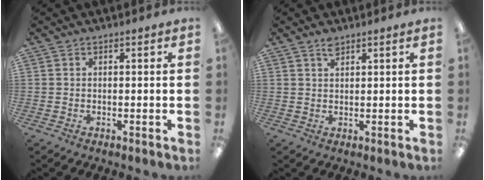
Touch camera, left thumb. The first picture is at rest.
{"total": 1.9, "force": [1.6, 0.6, 0.8], "torque": [-0.011, -0.006, 0.029]}